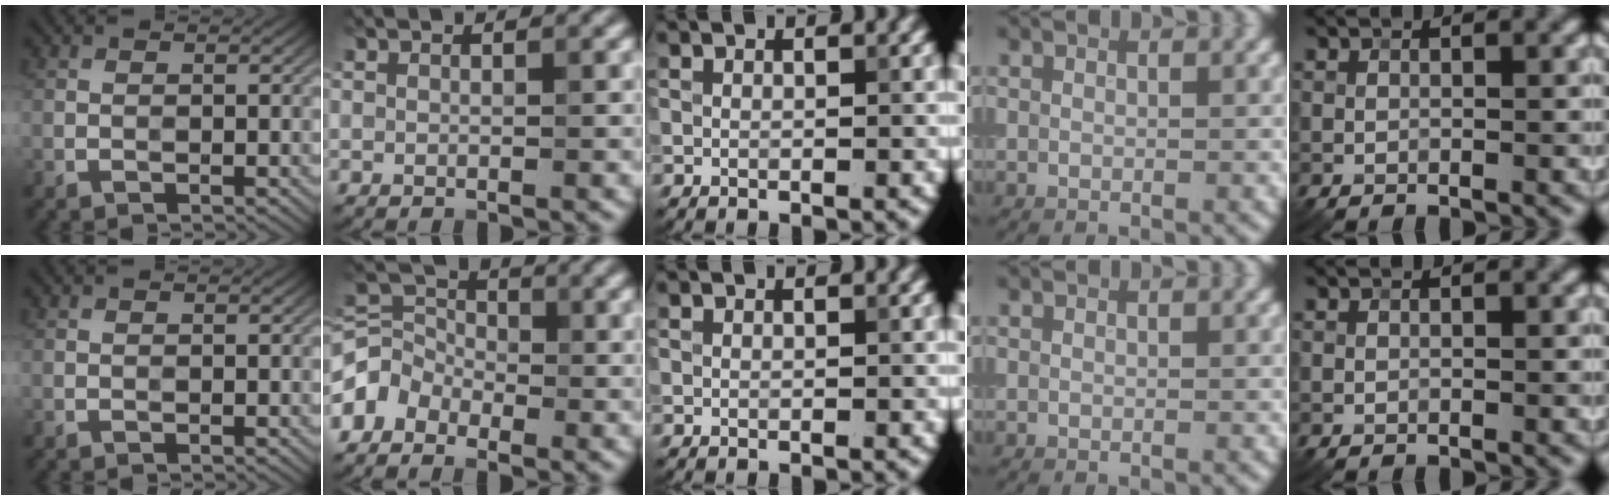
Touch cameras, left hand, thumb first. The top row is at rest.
{"index": {"total": 3.2, "force": [-2.2, 2.1, 0.9], "torque": [-0.019, 0.007, -0.060]}}